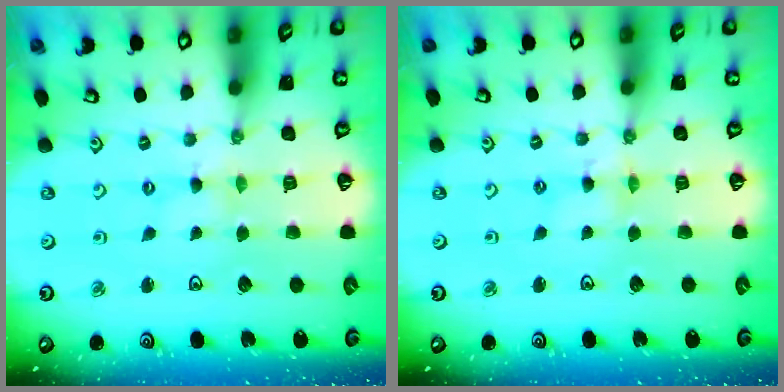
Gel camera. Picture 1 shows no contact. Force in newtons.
{"total": 2.1, "press": 2.1, "slide": 0.3}